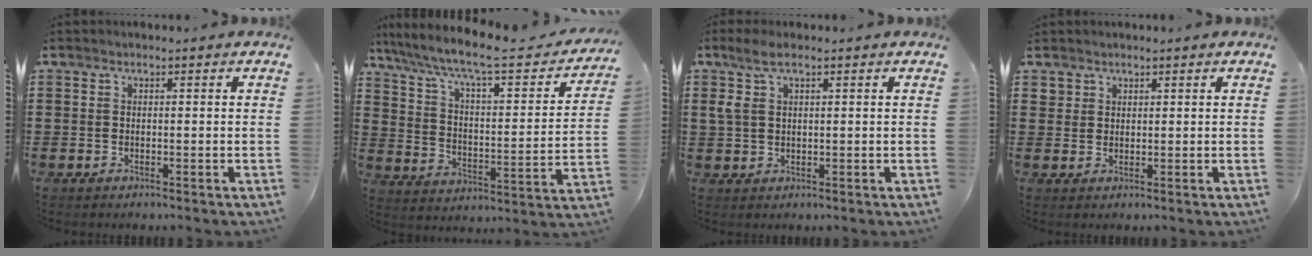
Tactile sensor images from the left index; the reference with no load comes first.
{"total": 8.4, "force": [6.4, 1.0, 5.3], "torque": [-0.128, -0.047, 0.101]}
{"total": 4.3, "force": [1.7, 1.8, 3.4], "torque": [-0.086, 0.003, 0.025]}
{"total": 1.7, "force": [1.4, 1.1, 0.1], "torque": [-0.007, 0.003, 0.028]}